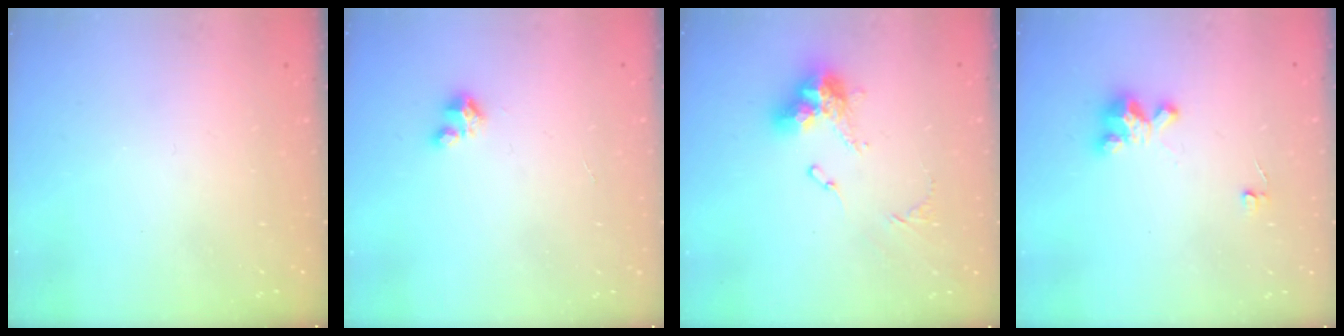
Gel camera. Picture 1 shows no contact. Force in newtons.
{"total": 2.4, "press": 2.3, "slide": 0.2}
{"total": 13.3, "press": 13.3, "slide": 1.5}
{"total": 3.6, "press": 3.6, "slide": 0.2}